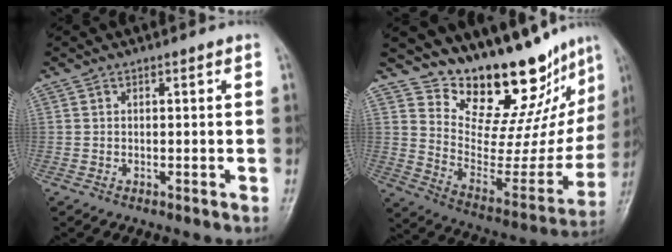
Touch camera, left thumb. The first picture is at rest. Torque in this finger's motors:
{"motor_torque": [0.52, 0.31, -0.37, -0.85, 0.18]}